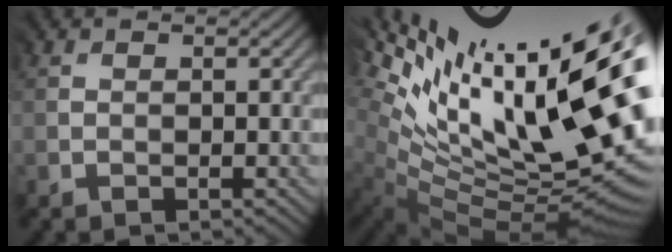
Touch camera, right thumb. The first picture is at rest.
{"total": 19.7, "force": [6.7, 8.2, 16.6], "torque": [-0.253, 0.015, 0.149]}